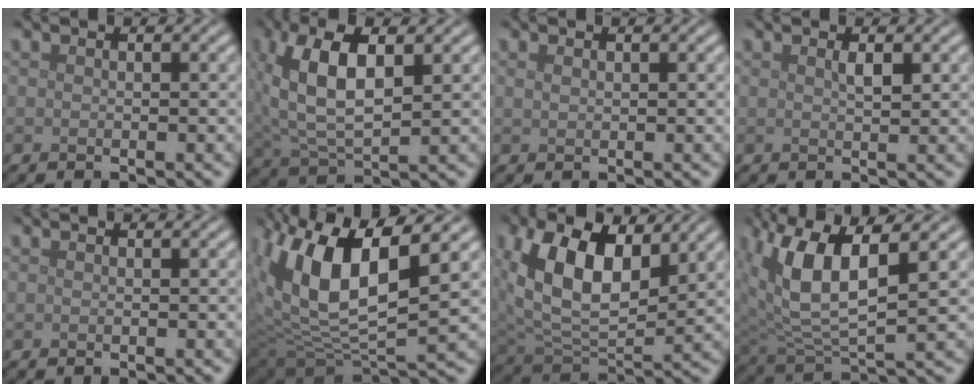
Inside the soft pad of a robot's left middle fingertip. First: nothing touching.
{"total": 8.8, "force": [2.6, 4.3, 7.2], "torque": [-0.160, 0.010, 0.045]}
{"total": 0.7, "force": [0.4, 0.4, 0.4], "torque": [-0.011, -0.001, 0.010]}
{"total": 1.1, "force": [0.5, 0.2, 0.9], "torque": [-0.020, -0.001, 0.011]}
{"total": 0.0}
{"total": 12.5, "force": [3.9, 5.3, 10.7], "torque": [-0.217, -0.001, 0.075]}
{"total": 11.1, "force": [3.6, 6.3, 8.5], "torque": [-0.172, -0.005, 0.068]}
{"total": 8.5, "force": [2.7, 3.5, 7.3], "torque": [-0.160, -0.001, 0.048]}